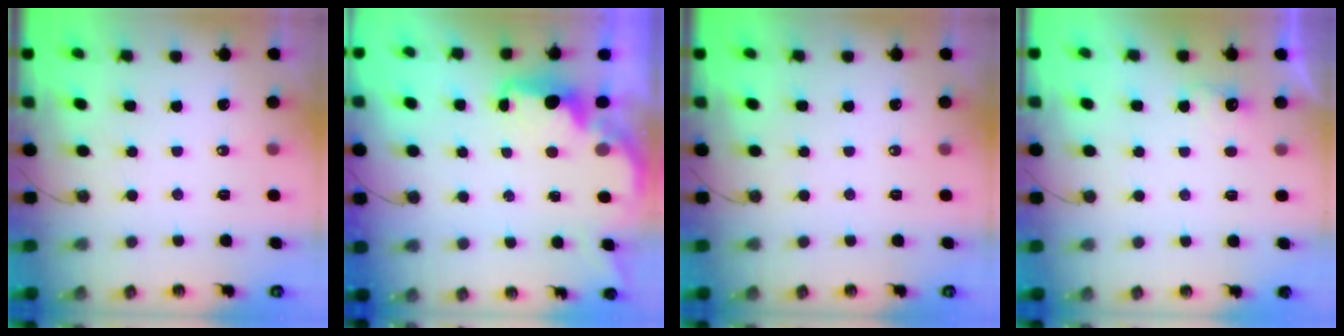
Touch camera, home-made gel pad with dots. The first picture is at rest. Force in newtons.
{"total": 2.3, "press": 2.2, "slide": 0.9}
{"total": 0.0}
{"total": 4.3, "press": 4.3, "slide": 0.8}